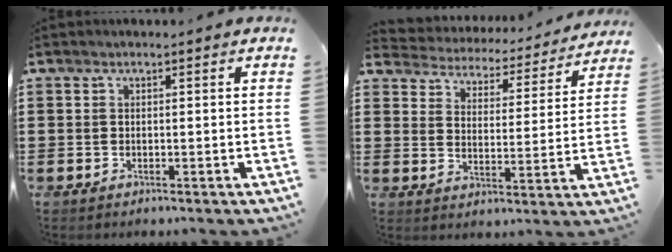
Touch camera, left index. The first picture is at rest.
{"total": 3.4, "force": [3.4, 0.3, -0.3], "torque": [-0.021, -0.035, 0.051]}